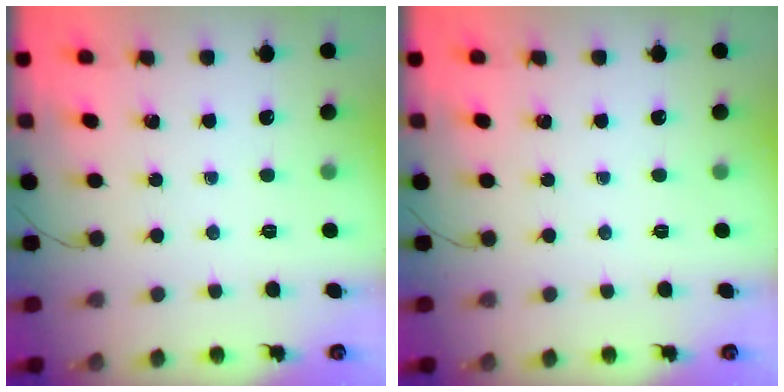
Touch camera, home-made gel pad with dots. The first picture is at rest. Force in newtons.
{"total": 0.0}